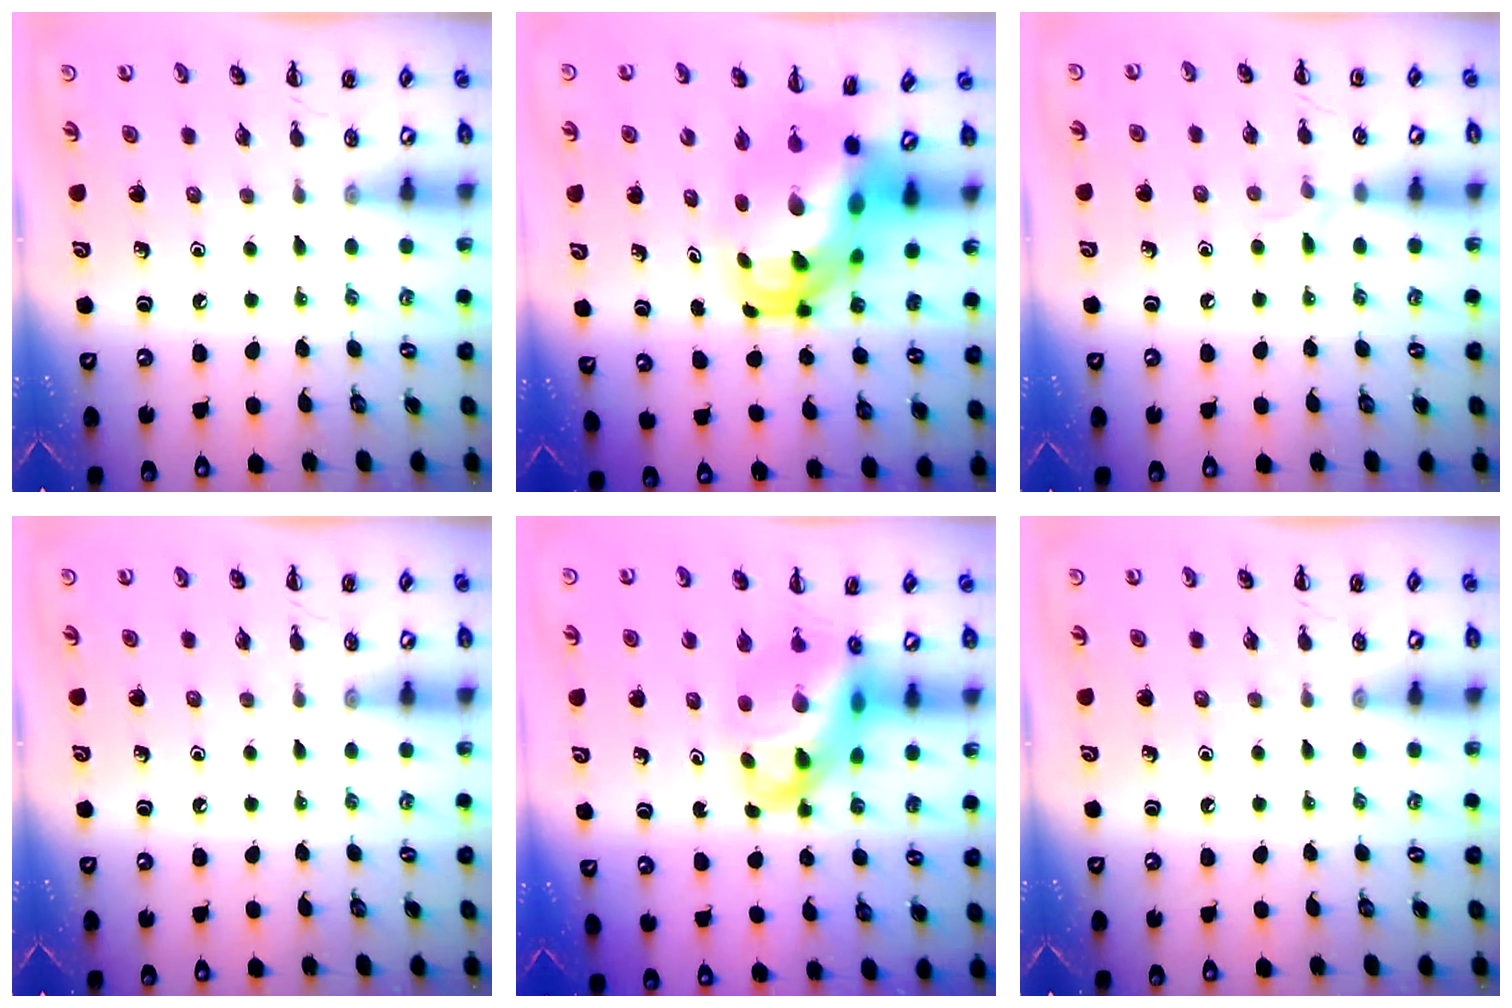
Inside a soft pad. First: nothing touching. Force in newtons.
{"total": 10.2, "press": 9.8, "slide": 2.6}
{"total": 4.5, "press": 4.2, "slide": 1.5}
{"total": 0.0}
{"total": 10.9, "press": 10.6, "slide": 2.8}
{"total": 0.0}